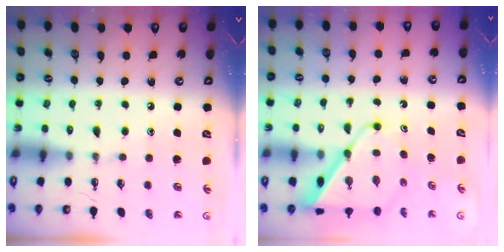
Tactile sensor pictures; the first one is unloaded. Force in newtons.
{"total": 8.4, "press": 8.4, "slide": 0.4}